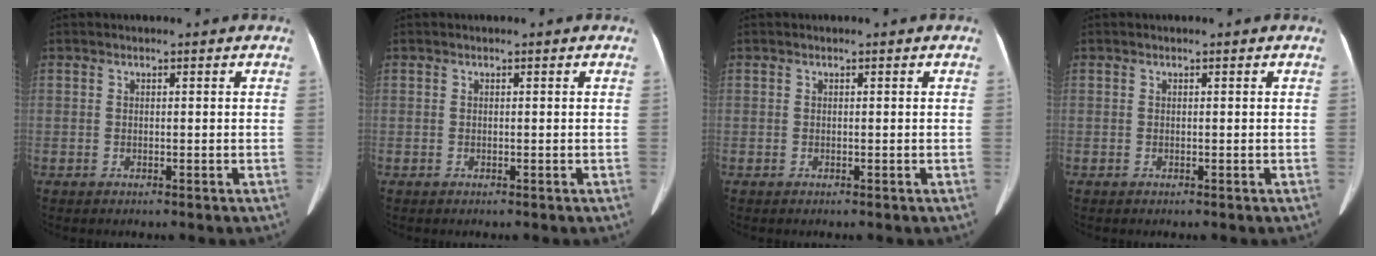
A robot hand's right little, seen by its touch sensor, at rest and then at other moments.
{"total": 0.0}
{"total": 0.0}
{"total": 0.0}